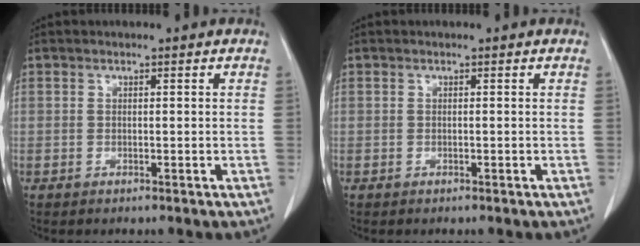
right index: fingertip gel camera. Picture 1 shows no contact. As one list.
[{"total": 0.0}]